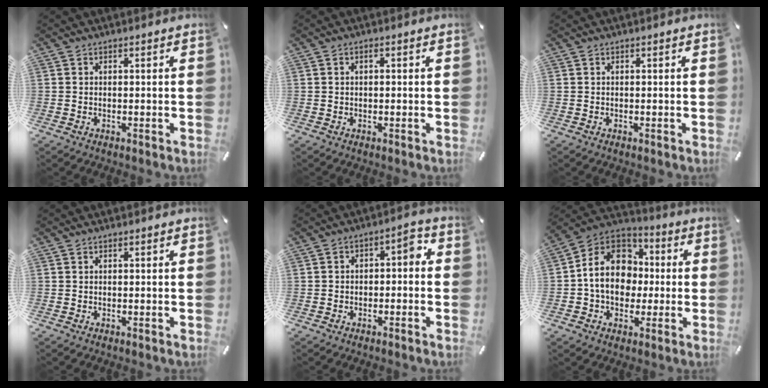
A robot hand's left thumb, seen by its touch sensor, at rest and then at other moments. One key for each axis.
{"total": 0.9, "fx": 0.1, "fy": 0.5, "fz": 0.7, "tx": -0.015, "ty": 0.004, "tz": 0.001}
{"total": 0.0}
{"total": 0.0}
{"total": 4.0, "fx": -2.2, "fy": 2.4, "fz": 2.3, "tx": -0.040, "ty": 0.024, "tz": -0.044}
{"total": 14.5, "fx": -1.0, "fy": 12.3, "fz": 7.6, "tx": -0.159, "ty": 0.018, "tz": -0.019}